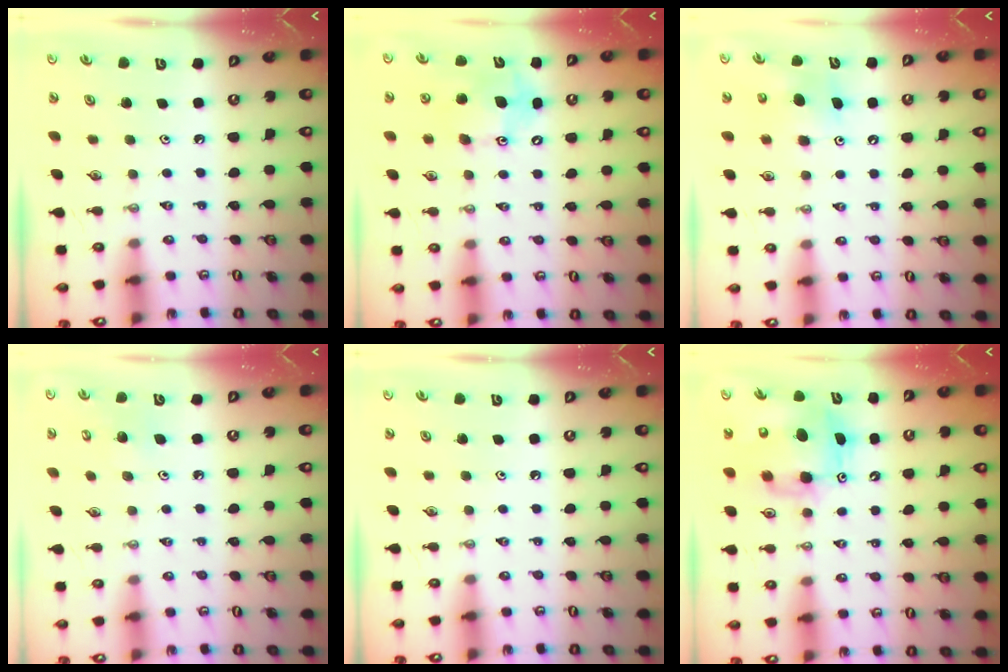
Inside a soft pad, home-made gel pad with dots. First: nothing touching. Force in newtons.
{"total": 12.0, "press": 11.7, "slide": 2.8}
{"total": 7.0, "press": 6.8, "slide": 1.7}
{"total": 7.0, "press": 7.0, "slide": 0.8}
{"total": 0.0}
{"total": 8.6, "press": 8.3, "slide": 2.1}